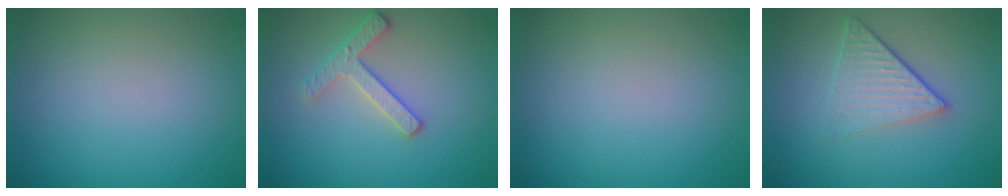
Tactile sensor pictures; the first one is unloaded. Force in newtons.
{"total": 2.5, "press": 2.4, "slide": 0.4}
{"total": 0.0}
{"total": 4.0, "press": 2.6, "slide": 3.1}